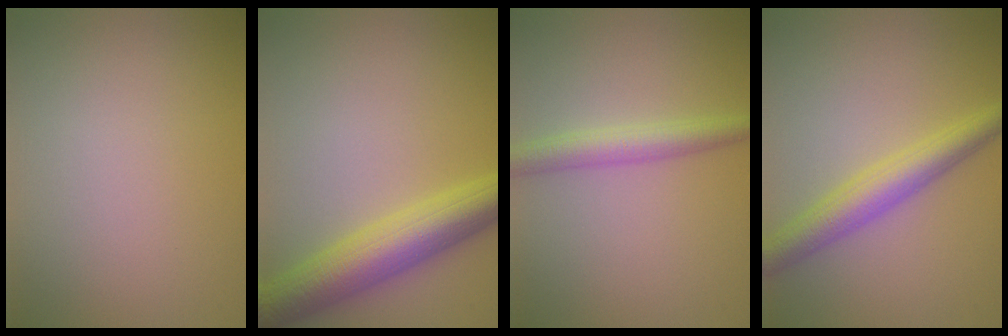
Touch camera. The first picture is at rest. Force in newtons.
{"total": 6.5, "press": 6.5, "slide": 0.1}
{"total": 2.9, "press": 2.9, "slide": 0.1}
{"total": 4.0, "press": 4.0, "slide": 0.1}